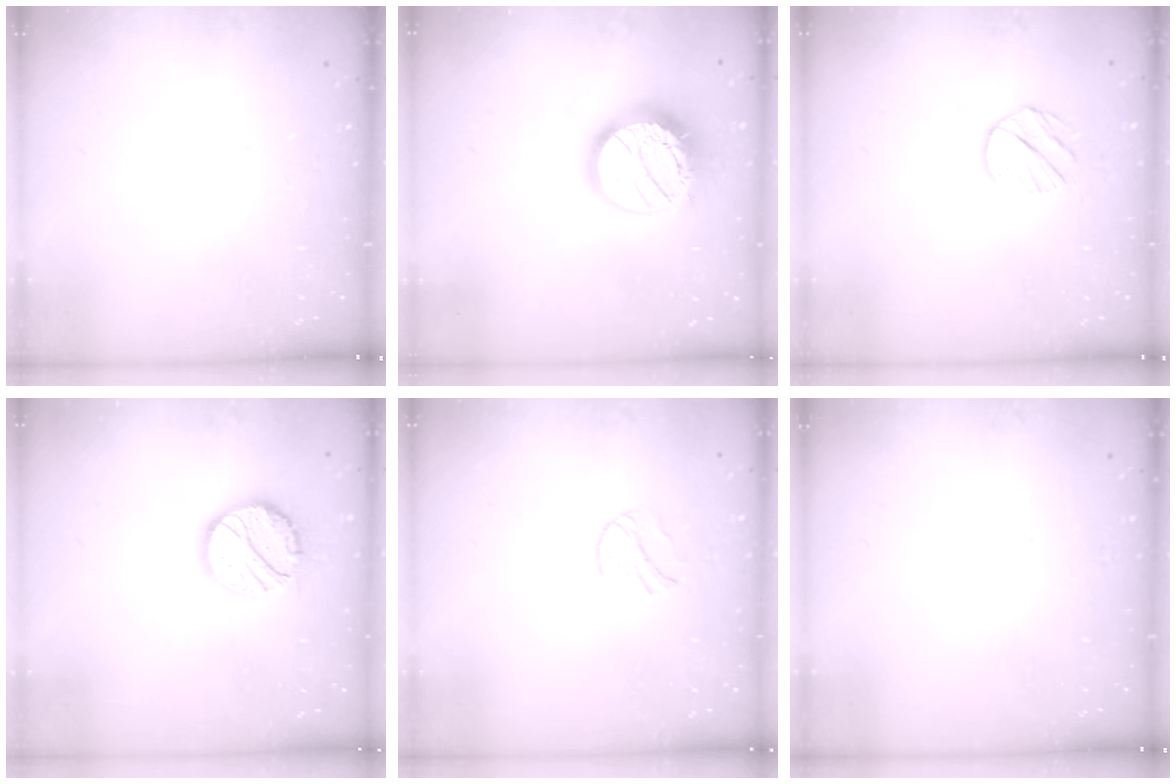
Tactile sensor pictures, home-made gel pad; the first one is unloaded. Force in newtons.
{"total": 20.7, "press": 20.6, "slide": 1.7}
{"total": 8.2, "press": 8.1, "slide": 0.3}
{"total": 13.9, "press": 13.8, "slide": 0.9}
{"total": 9.4, "press": 9.4, "slide": 0.5}
{"total": 0.0}